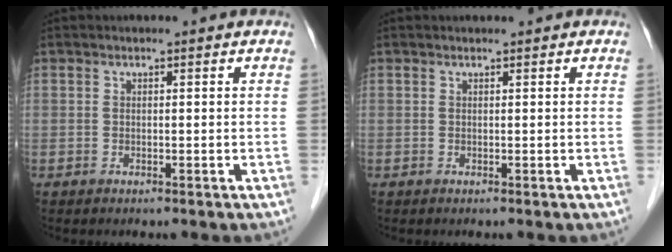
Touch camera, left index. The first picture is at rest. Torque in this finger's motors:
{"motor_torque": [0.06, 0.01, -0.08, -0.01]}